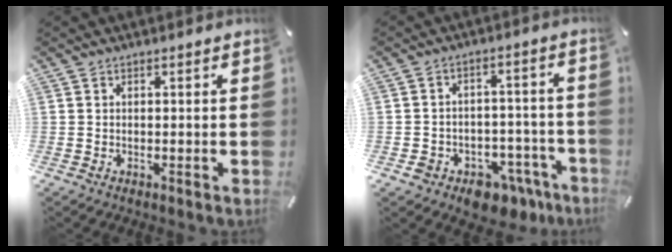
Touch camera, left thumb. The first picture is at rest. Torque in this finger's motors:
{"motor_torque": [0.12, 1.68, 0.09, 0.08, 0.05]}